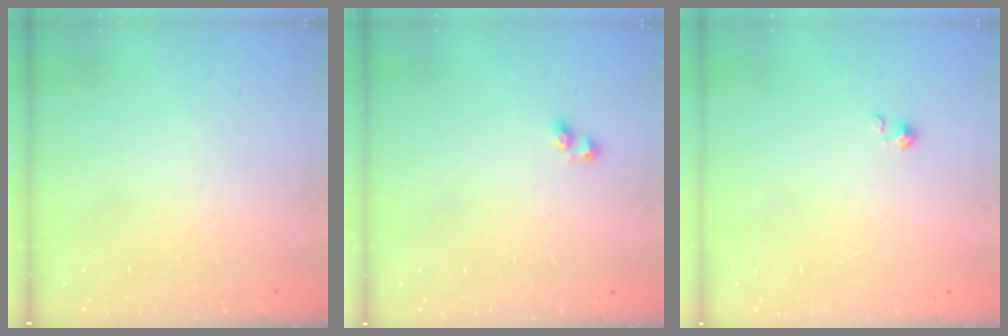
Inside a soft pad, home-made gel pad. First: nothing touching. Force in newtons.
{"total": 2.7, "press": 2.6, "slide": 0.6}
{"total": 0.0}